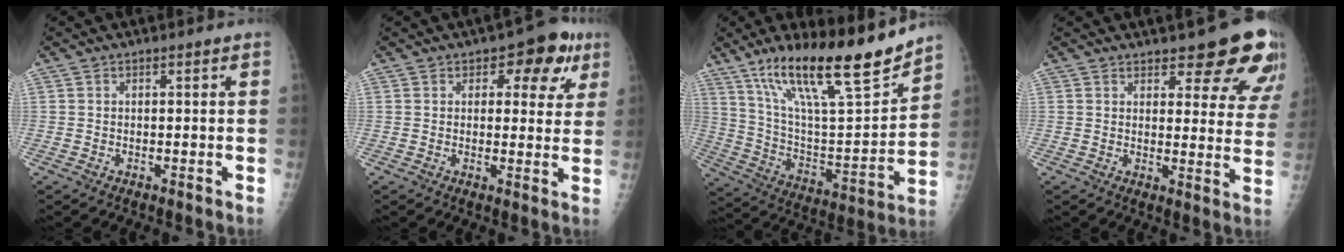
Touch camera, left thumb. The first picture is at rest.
{"total": 8.9, "force": [4.0, 5.3, 5.9], "torque": [-0.021, -0.007, 0.041]}
{"total": 24.5, "force": [17.6, 5.1, 16.3], "torque": [-0.249, -0.072, 0.306]}
{"total": 13.5, "force": [10.0, 4.7, 7.8], "torque": [-0.048, -0.058, 0.107]}